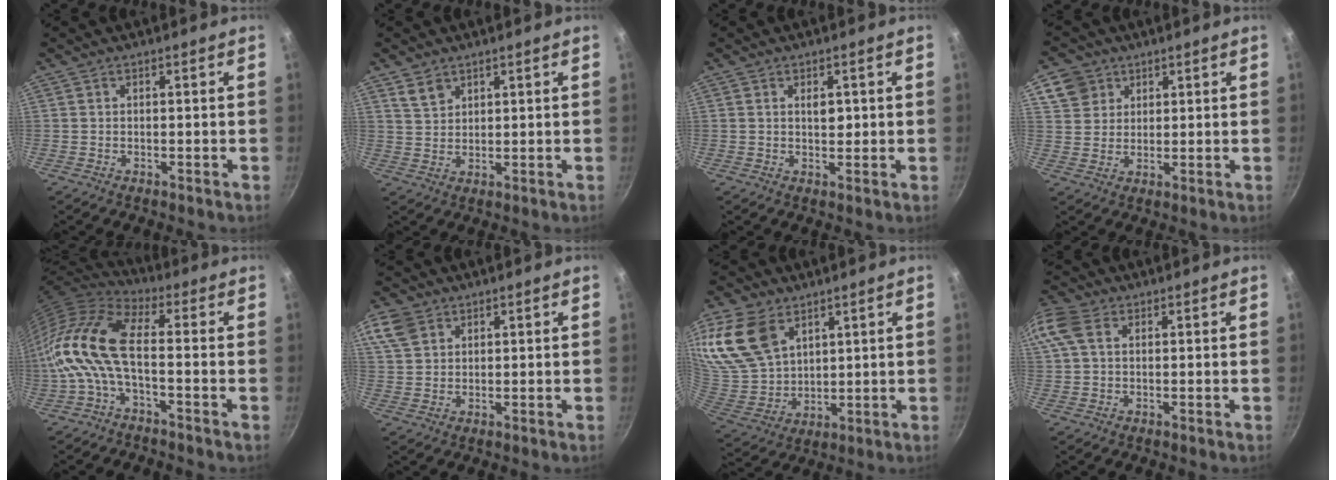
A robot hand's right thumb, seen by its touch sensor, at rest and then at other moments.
{"total": 3.8, "force": [2.5, 2.5, 1.6], "torque": [-0.019, -0.008, 0.050]}
{"total": 2.2, "force": [0.6, 1.3, 1.7], "torque": [-0.015, -0.004, 0.009]}
{"total": 6.6, "force": [3.4, 5.5, 1.4], "torque": [0.009, 0.005, 0.062]}
{"total": 15.3, "force": [-2.1, 6.8, 13.6], "torque": [-0.291, 0.029, -0.063]}
{"total": 6.9, "force": [3.5, 5.0, 3.2], "torque": [-0.051, -0.001, 0.067]}
{"total": 18.6, "force": [9.0, 12.5, 10.4], "torque": [-0.212, -0.023, 0.192]}
{"total": 7.3, "force": [2.4, 4.9, 4.8], "torque": [-0.101, 0.017, 0.038]}